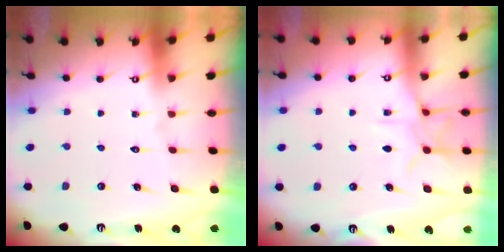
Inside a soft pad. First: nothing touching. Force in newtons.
{"total": 8.9, "press": 8.9, "slide": 0.6}